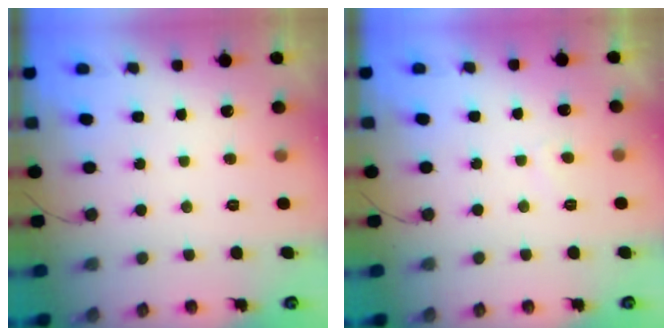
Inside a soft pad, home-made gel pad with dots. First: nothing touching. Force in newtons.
{"total": 1.7, "press": 1.6, "slide": 0.5}